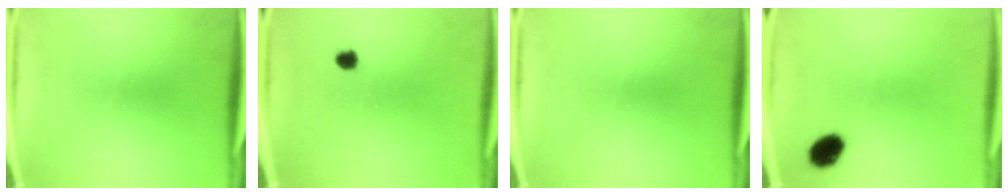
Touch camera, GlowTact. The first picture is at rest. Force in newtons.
{"total": 1.7}
{"total": 0.0}
{"total": 5.5}